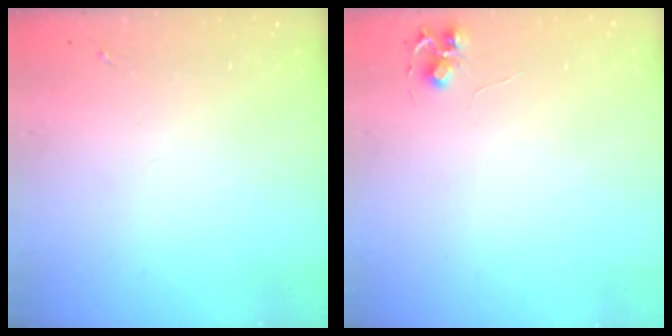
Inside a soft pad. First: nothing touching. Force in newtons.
{"total": 5.9, "press": 5.9, "slide": 0.5}